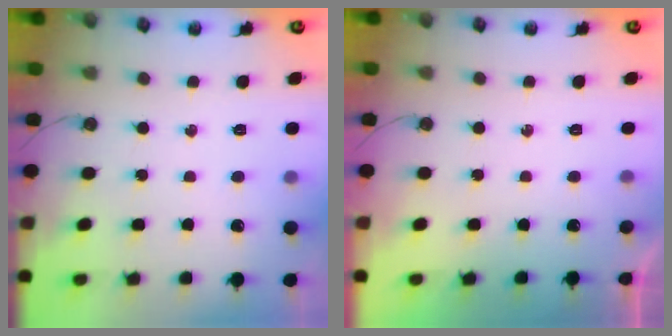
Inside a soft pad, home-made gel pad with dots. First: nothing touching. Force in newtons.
{"total": 0.0}